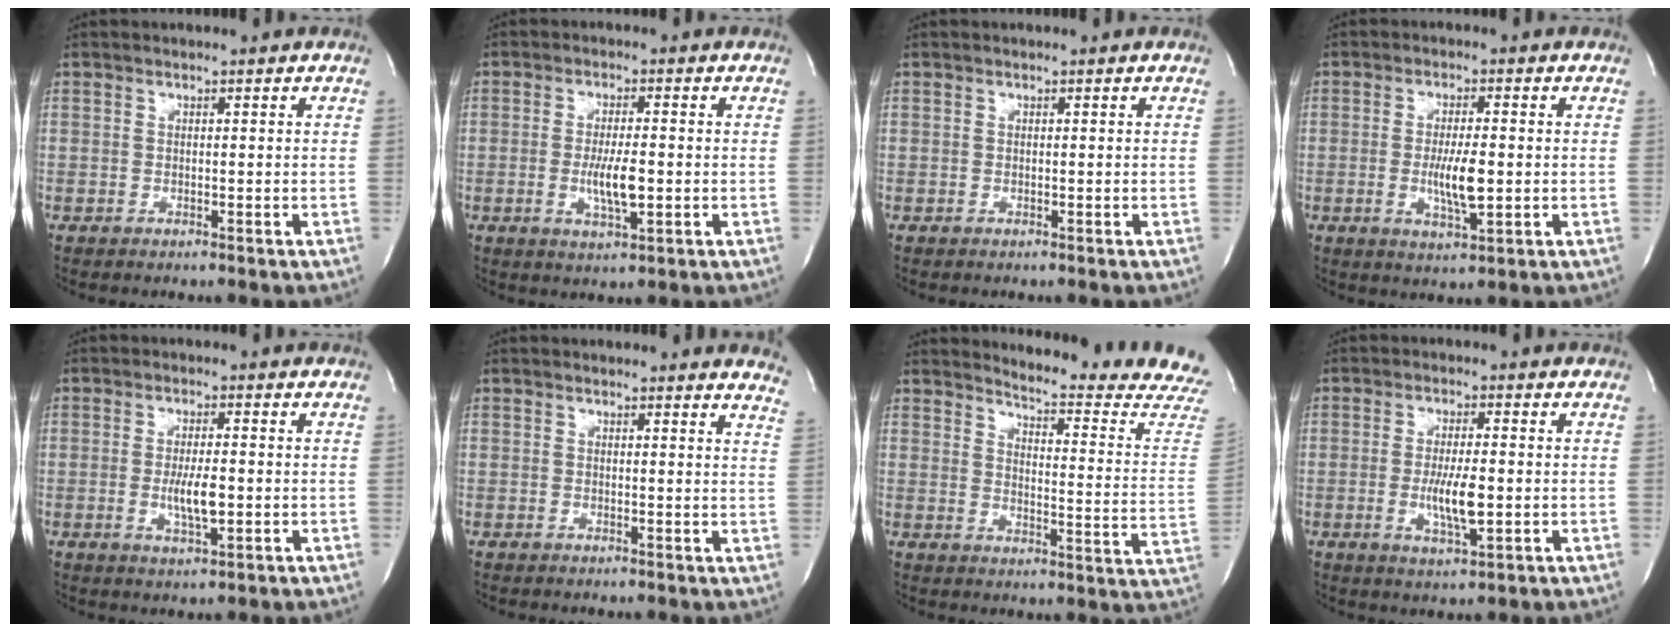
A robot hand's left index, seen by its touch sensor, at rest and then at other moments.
{"total": 5.4, "force": [-1.6, 0.9, 5.1], "torque": [-0.100, -0.014, -0.024]}
{"total": 0.0}
{"total": 5.9, "force": [-1.4, 1.0, 5.7], "torque": [-0.107, -0.016, -0.021]}
{"total": 4.8, "force": [-1.3, 0.9, 4.5], "torque": [-0.088, -0.012, -0.020]}
{"total": 8.7, "force": [8.5, 1.4, 1.4], "torque": [0.014, -0.041, 0.055]}
{"total": 17.1, "force": [16.8, -0.9, 3.3], "torque": [-0.046, -0.149, 0.179]}
{"total": 6.0, "force": [-1.5, 1.0, 5.8], "torque": [-0.111, -0.016, -0.024]}